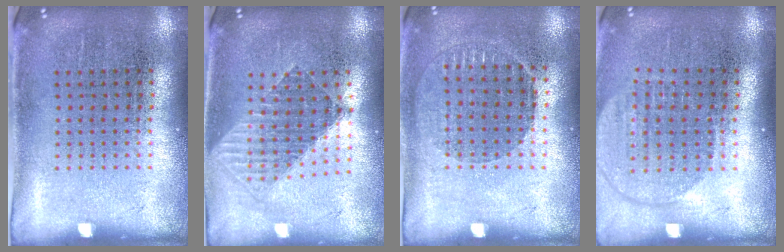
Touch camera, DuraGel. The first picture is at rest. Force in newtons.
{"total": 1.5, "press": 1.3, "slide": 0.9}
{"total": 1.0, "press": 0.9, "slide": 0.4}
{"total": 1.8, "press": 1.5, "slide": 0.9}